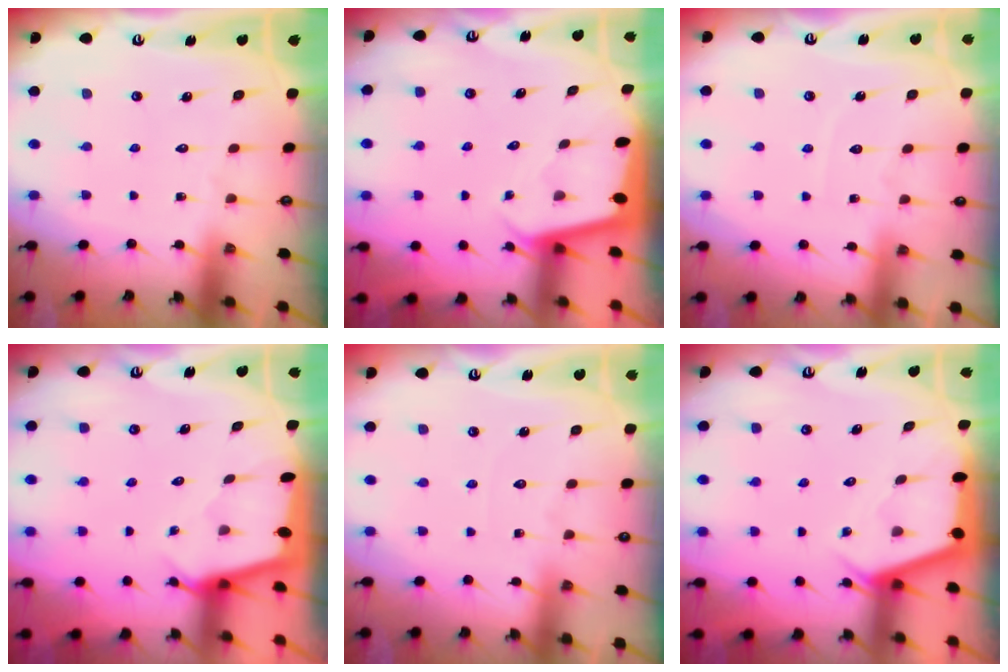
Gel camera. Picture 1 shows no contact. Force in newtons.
{"total": 1.9, "press": 1.9, "slide": 0.1}
{"total": 3.8, "press": 3.7, "slide": 0.4}
{"total": 2.3, "press": 2.3, "slide": 0.3}
{"total": 3.0, "press": 2.9, "slide": 0.4}
{"total": 2.9, "press": 2.9, "slide": 0.4}